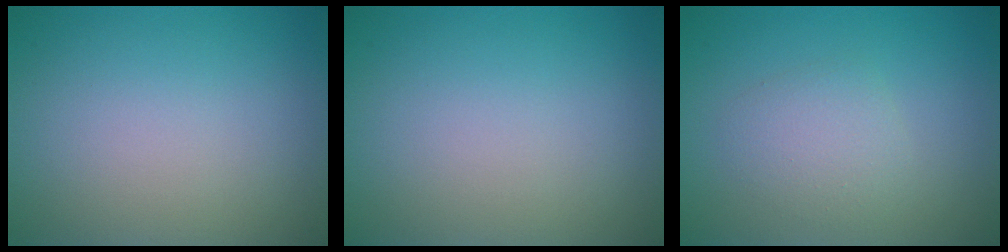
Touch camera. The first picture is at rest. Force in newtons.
{"total": 0.0}
{"total": 2.3, "press": 2.3, "slide": 0.1}